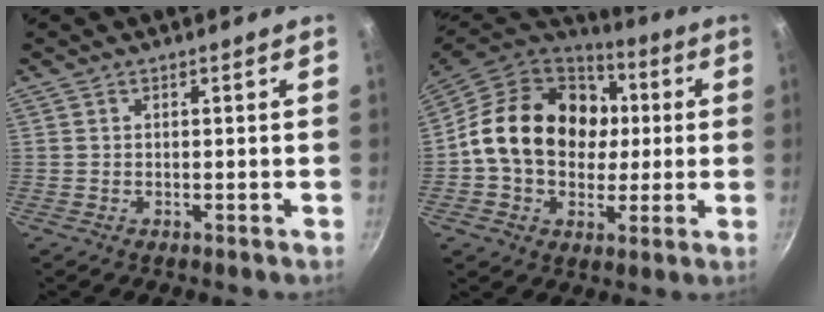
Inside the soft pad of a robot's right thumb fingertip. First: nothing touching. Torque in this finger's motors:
{"motor_torque": [1.39, 2.22, 0.64, -0.59, 0.36]}